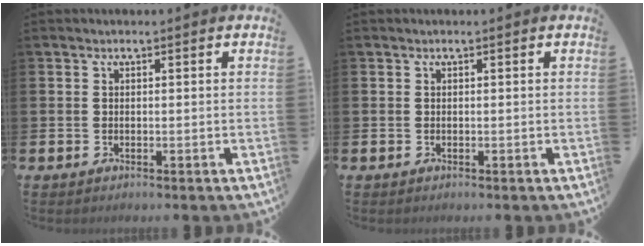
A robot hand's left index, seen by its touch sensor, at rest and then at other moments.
{"total": 0.0}